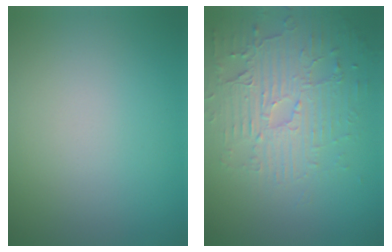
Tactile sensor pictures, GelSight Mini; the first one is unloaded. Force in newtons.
{"total": 4.1, "press": 3.7, "slide": 1.9}